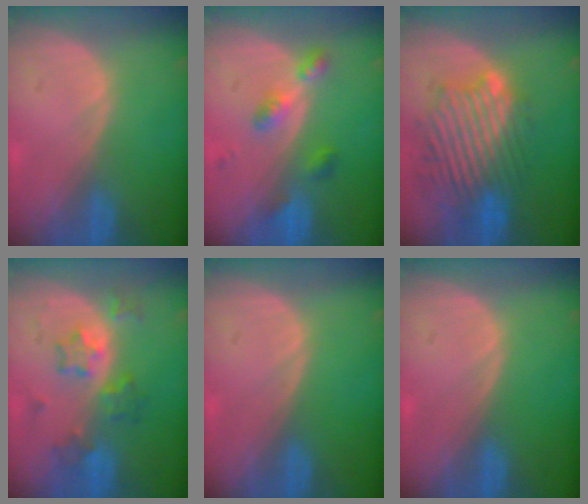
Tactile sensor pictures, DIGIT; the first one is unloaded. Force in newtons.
{"total": 4.6, "press": 4.4, "slide": 1.5}
{"total": 10.9, "press": 10.2, "slide": 3.9}
{"total": 5.8, "press": 5.8, "slide": 0.8}
{"total": 0.0}
{"total": 0.0}